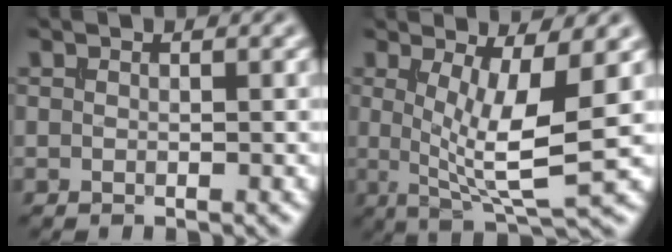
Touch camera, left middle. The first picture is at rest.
{"total": 7.0, "force": [0.6, 1.8, 6.7], "torque": [-0.112, -0.015, 0.014]}